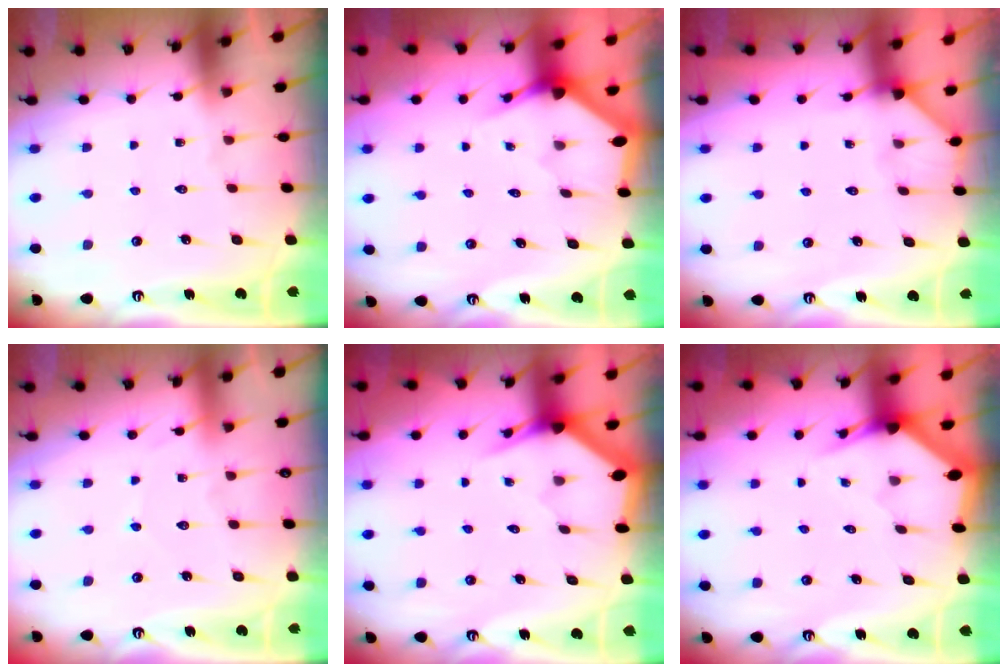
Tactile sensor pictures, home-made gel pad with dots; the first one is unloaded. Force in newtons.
{"total": 2.9, "press": 2.9, "slide": 0.2}
{"total": 2.0, "press": 2.0, "slide": 0.3}
{"total": 2.7, "press": 2.7, "slide": 0.3}
{"total": 3.3, "press": 3.3, "slide": 0.0}
{"total": 2.8, "press": 2.8, "slide": 0.1}